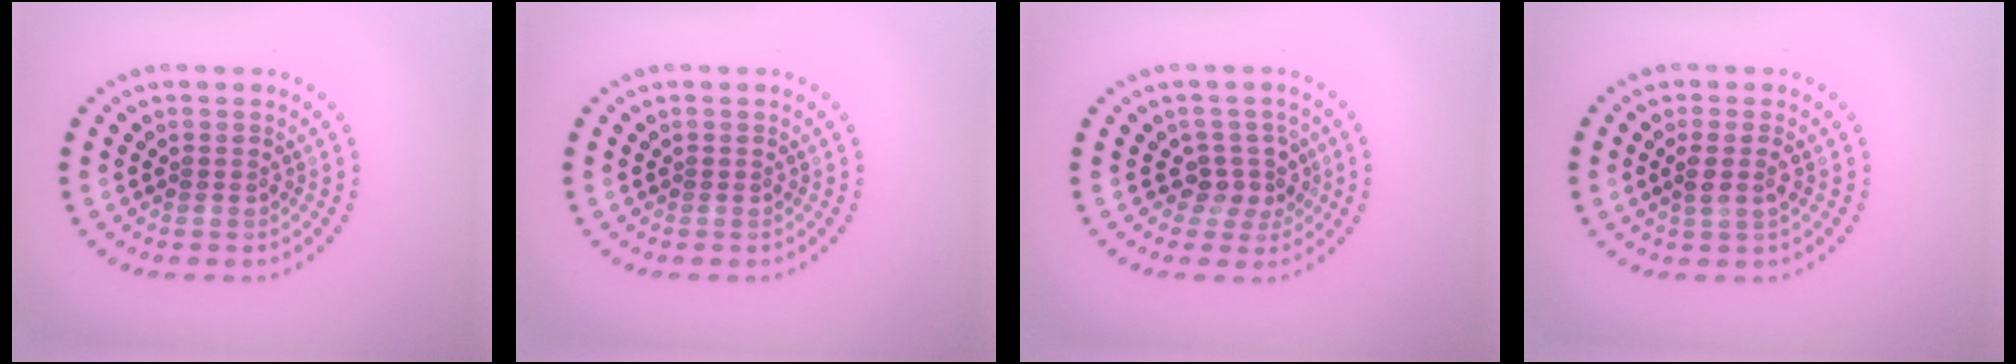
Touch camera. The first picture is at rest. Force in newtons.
{"total": 0.0}
{"total": 2.6, "press": 2.0, "slide": 1.7}
{"total": 1.9, "press": 1.5, "slide": 1.2}